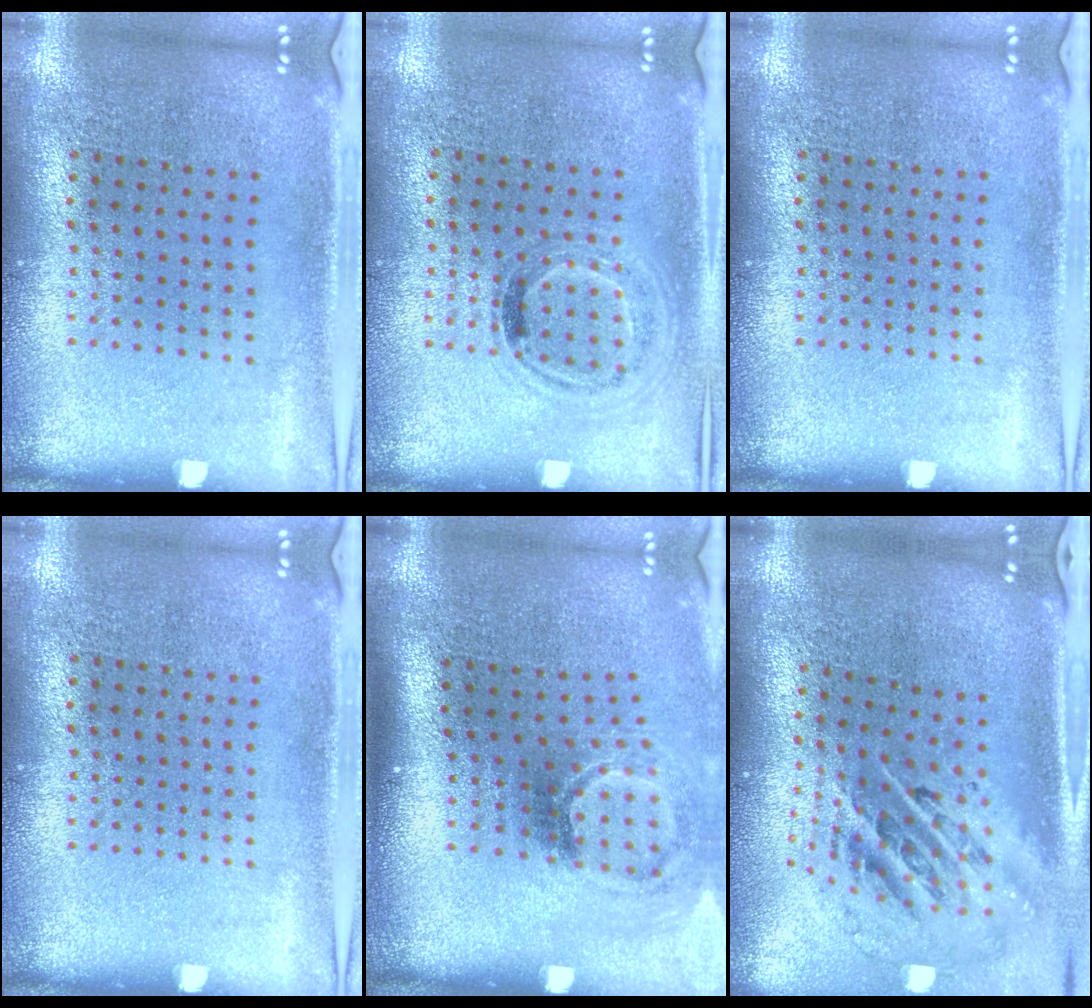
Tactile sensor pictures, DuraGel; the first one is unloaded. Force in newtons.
{"total": 1.0, "press": 0.9, "slide": 0.3}
{"total": 0.0}
{"total": 0.0}
{"total": 1.9, "press": 1.2, "slide": 1.5}
{"total": 2.6, "press": 1.8, "slide": 1.9}